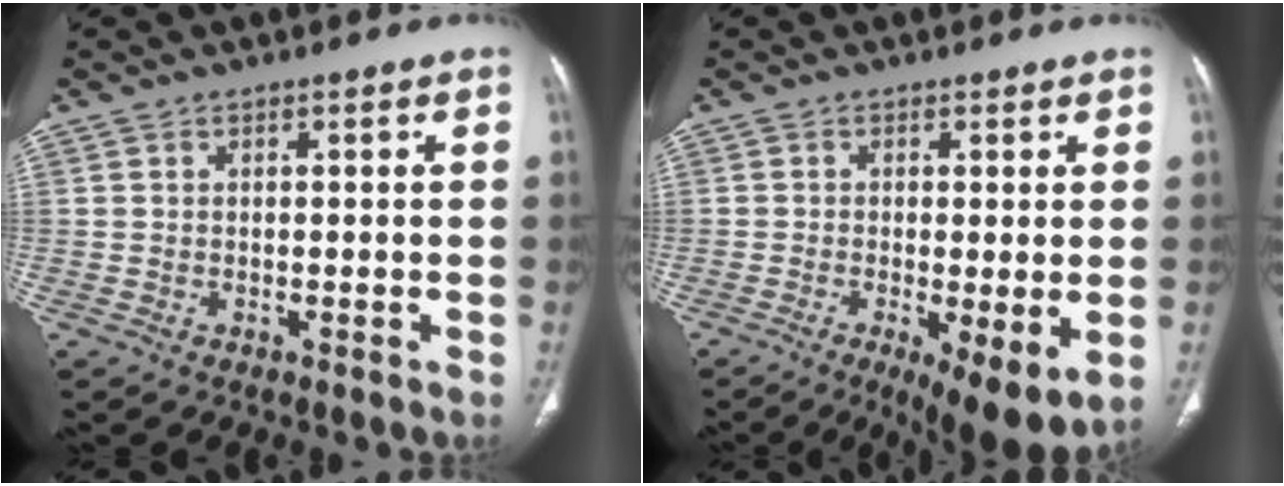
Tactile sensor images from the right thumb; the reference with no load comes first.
{"total": 9.4, "force": [-2.7, 2.6, 8.6], "torque": [-0.135, -0.022, -0.038]}